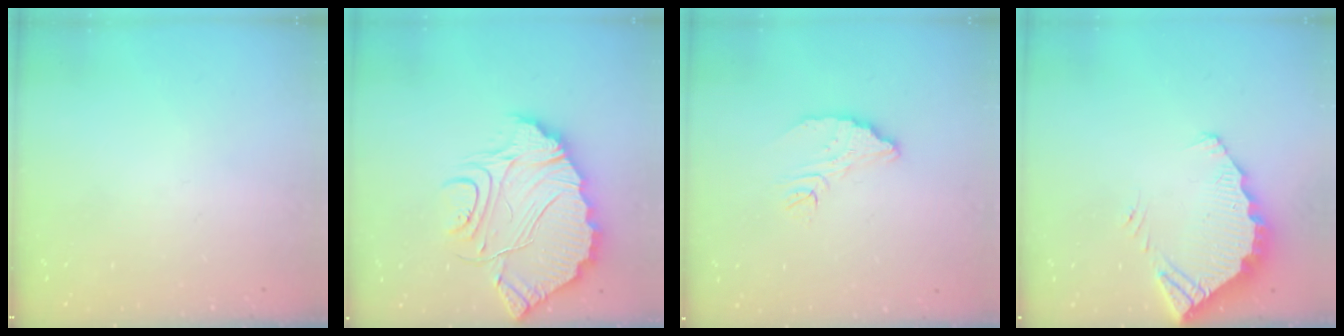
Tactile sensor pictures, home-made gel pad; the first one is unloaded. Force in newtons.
{"total": 16.3, "press": 16.2, "slide": 1.7}
{"total": 8.0, "press": 8.0, "slide": 0.7}
{"total": 4.4, "press": 4.4, "slide": 0.2}